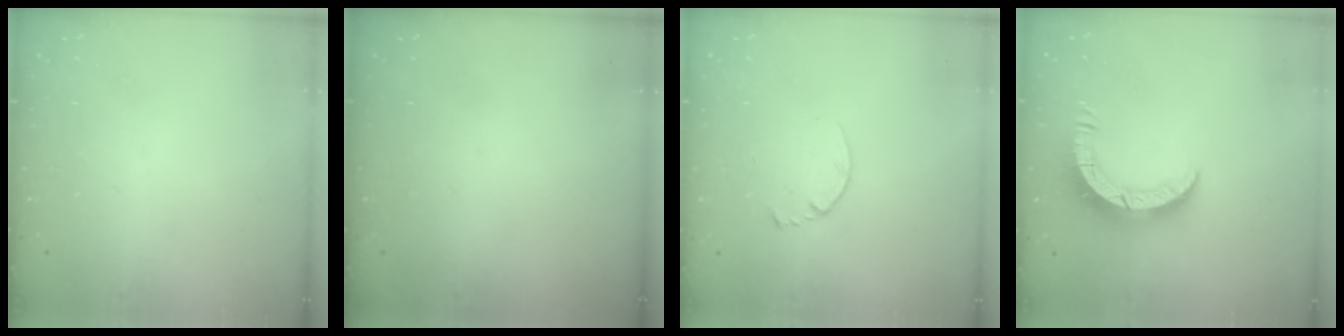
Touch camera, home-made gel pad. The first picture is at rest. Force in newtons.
{"total": 0.0}
{"total": 3.5, "press": 3.5, "slide": 0.4}
{"total": 7.8, "press": 7.7, "slide": 0.8}